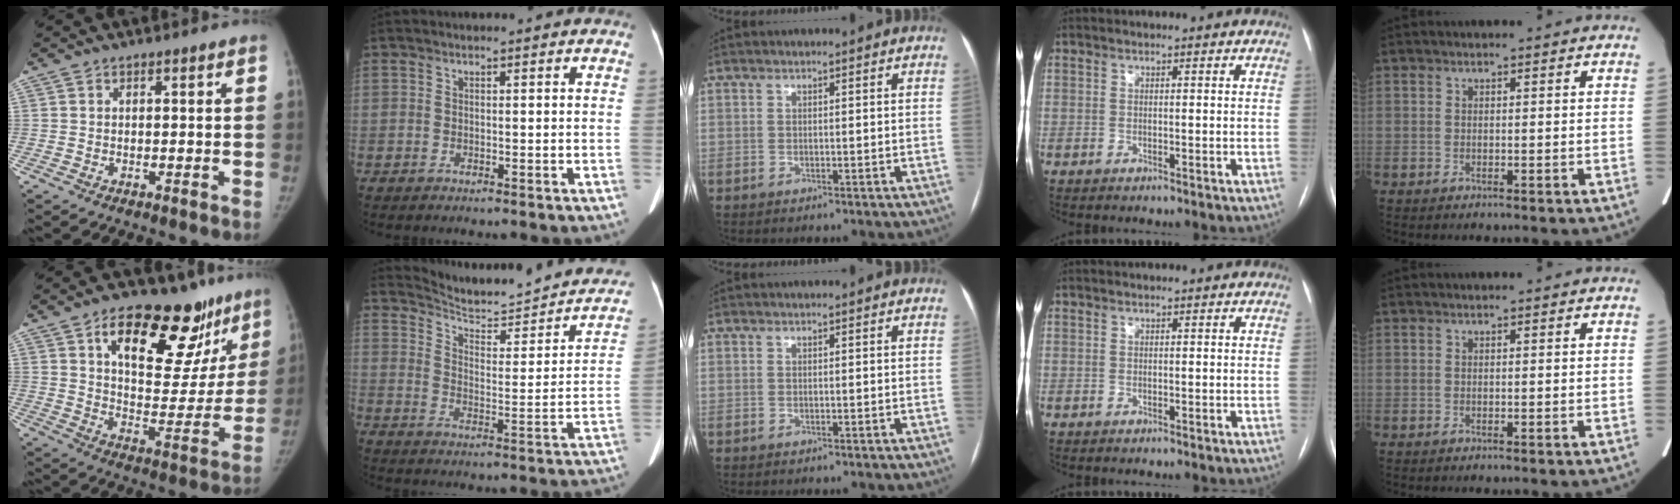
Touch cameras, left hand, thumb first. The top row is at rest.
{"thumb": {"total": 25.4, "force": [14.2, 12.2, 17.2], "torque": [-0.190, -0.035, 0.211]}, "index": {"total": 21.3, "force": [19.4, 3.5, 8.2], "torque": [-0.112, -0.042, 0.245]}}